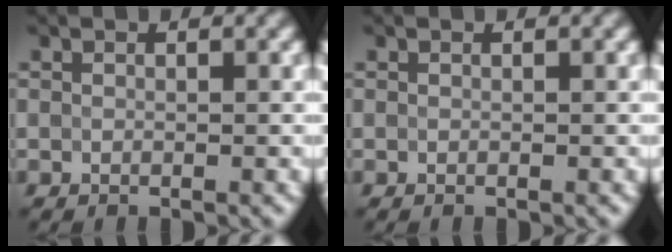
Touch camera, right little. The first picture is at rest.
{"total": 0.0}